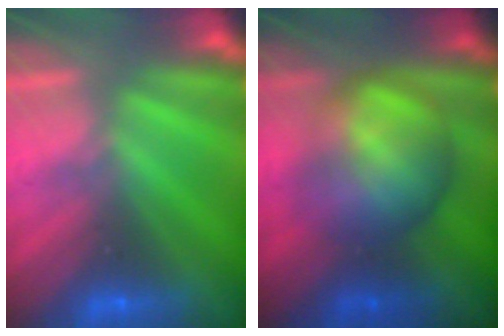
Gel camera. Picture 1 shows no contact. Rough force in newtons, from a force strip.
{"total": 7.8}